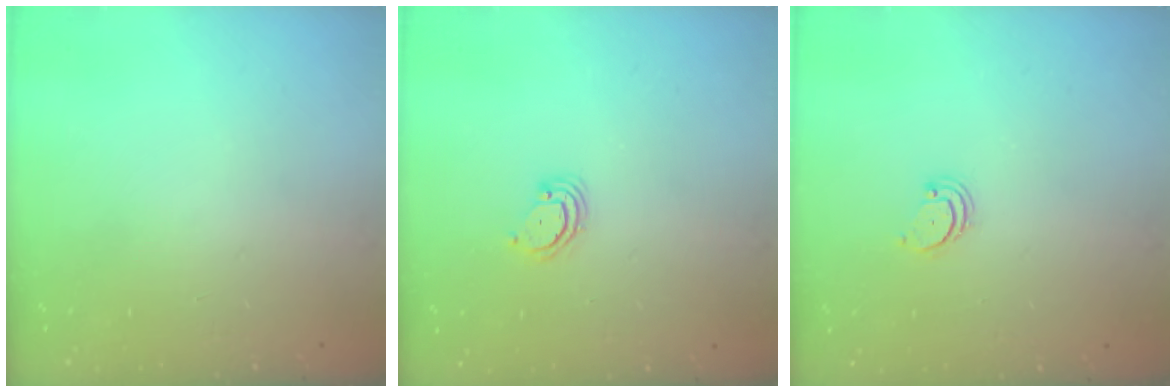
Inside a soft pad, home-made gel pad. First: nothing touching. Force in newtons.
{"total": 2.9, "press": 2.9, "slide": 0.3}
{"total": 2.6, "press": 2.5, "slide": 0.5}